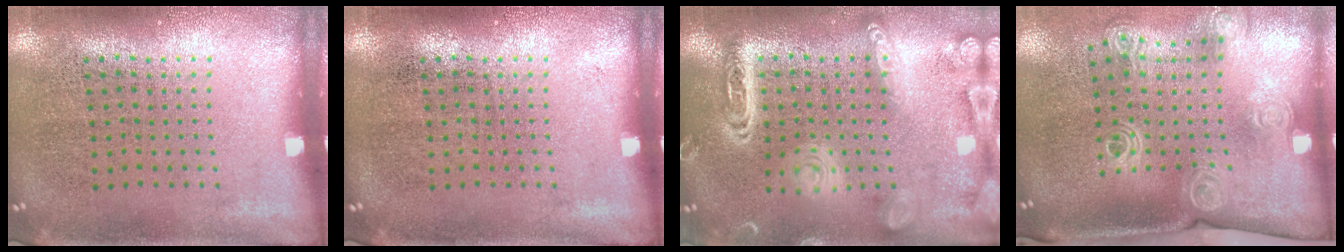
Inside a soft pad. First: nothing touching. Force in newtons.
{"total": 0.0}
{"total": 2.7, "press": 2.7, "slide": 0.2}
{"total": 2.1, "press": 1.6, "slide": 1.3}